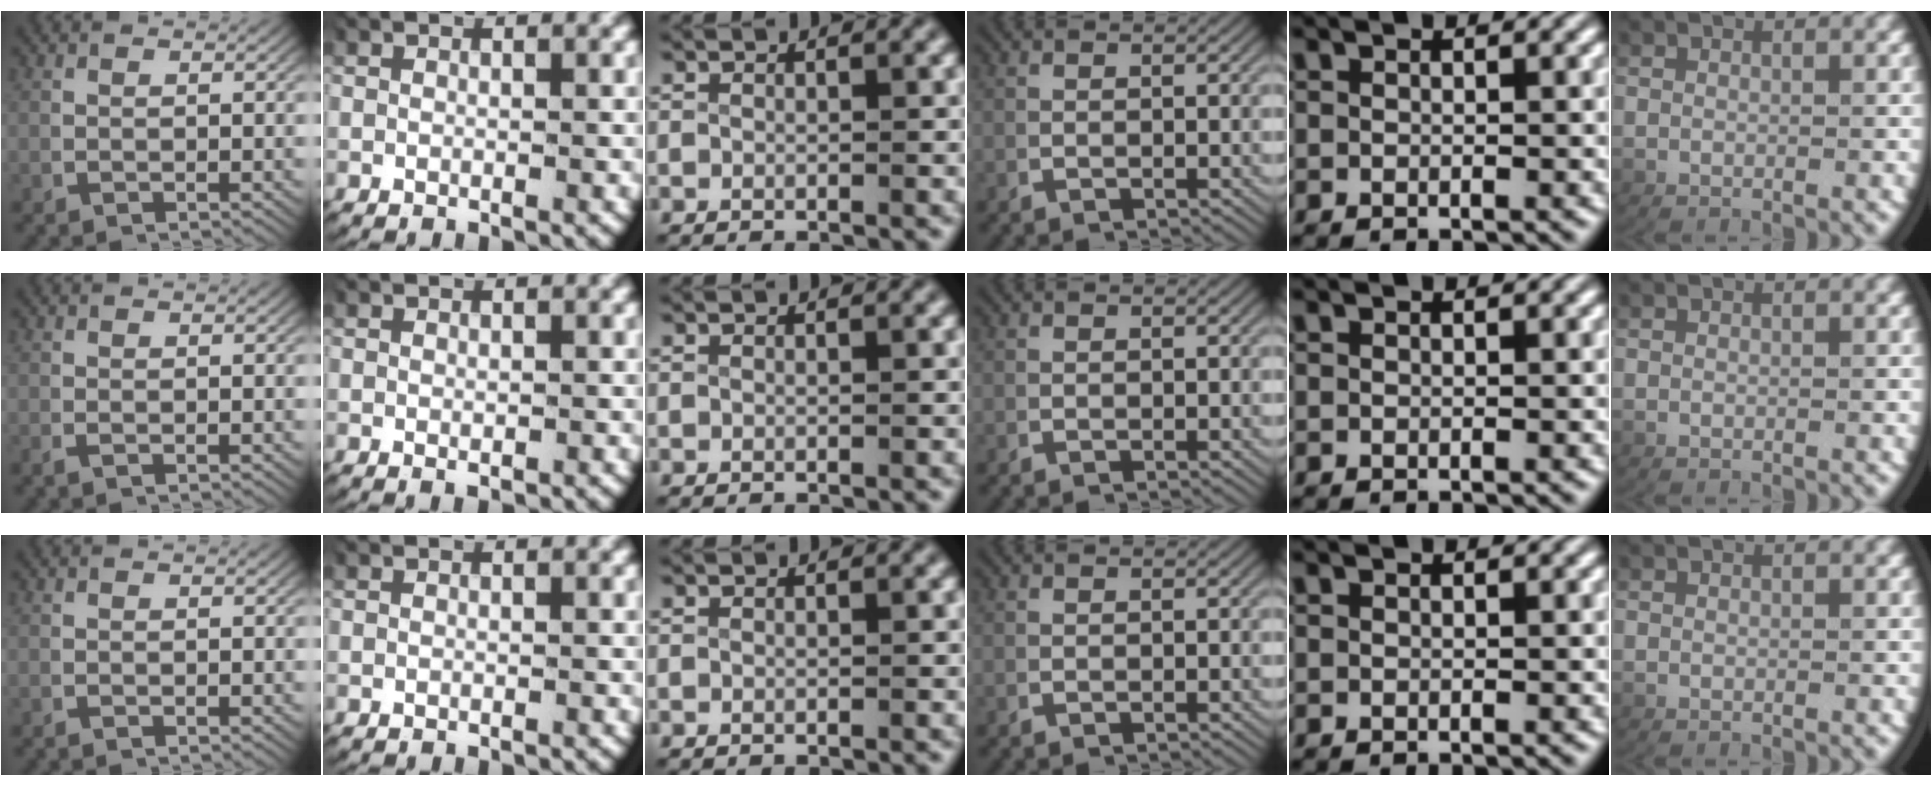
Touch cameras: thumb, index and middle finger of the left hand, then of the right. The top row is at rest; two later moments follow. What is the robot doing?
{"motion": "lift_and_place", "object": "paper towel"}